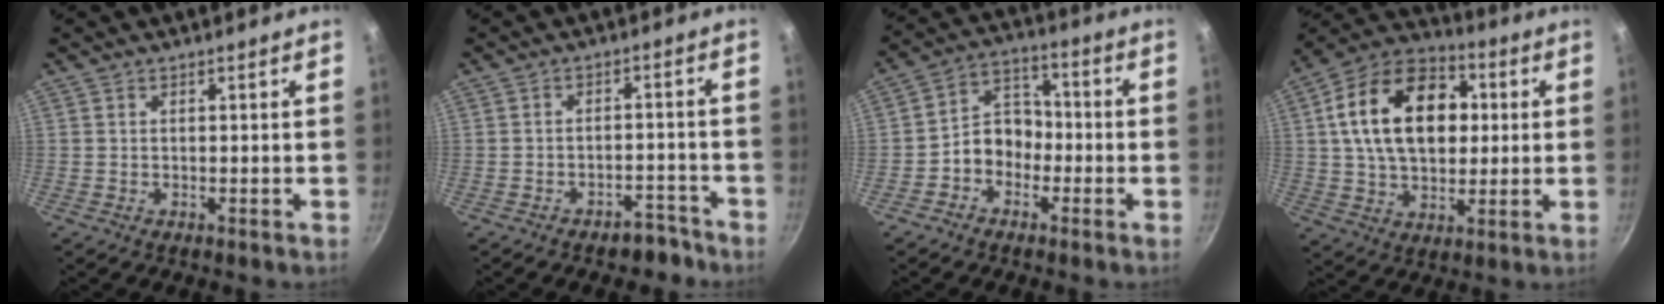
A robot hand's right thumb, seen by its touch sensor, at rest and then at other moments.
{"total": 4.7, "force": [-3.8, 2.4, 1.6], "torque": [0.005, 0.051, -0.037]}
{"total": 7.9, "force": [-2.6, 6.3, 4.0], "torque": [-0.025, 0.042, -0.060]}
{"total": 20.8, "force": [3.6, 14.0, 14.9], "torque": [-0.218, 0.021, 0.047]}